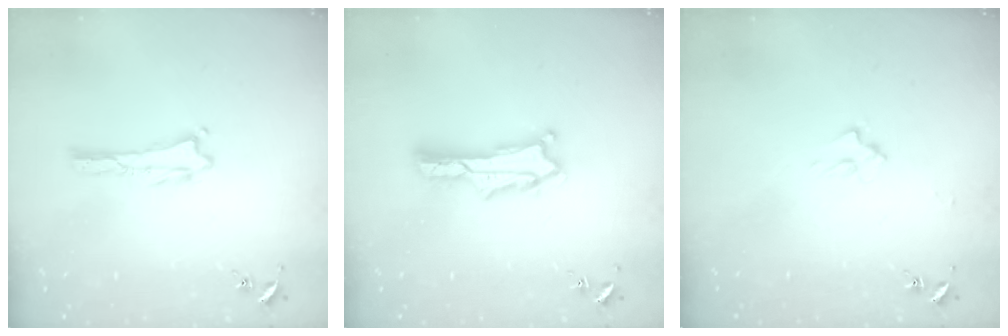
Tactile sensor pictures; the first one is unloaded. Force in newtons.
{"total": 2.0, "press": 2.0, "slide": 0.3}
{"total": 2.0, "press": 2.0, "slide": 0.3}